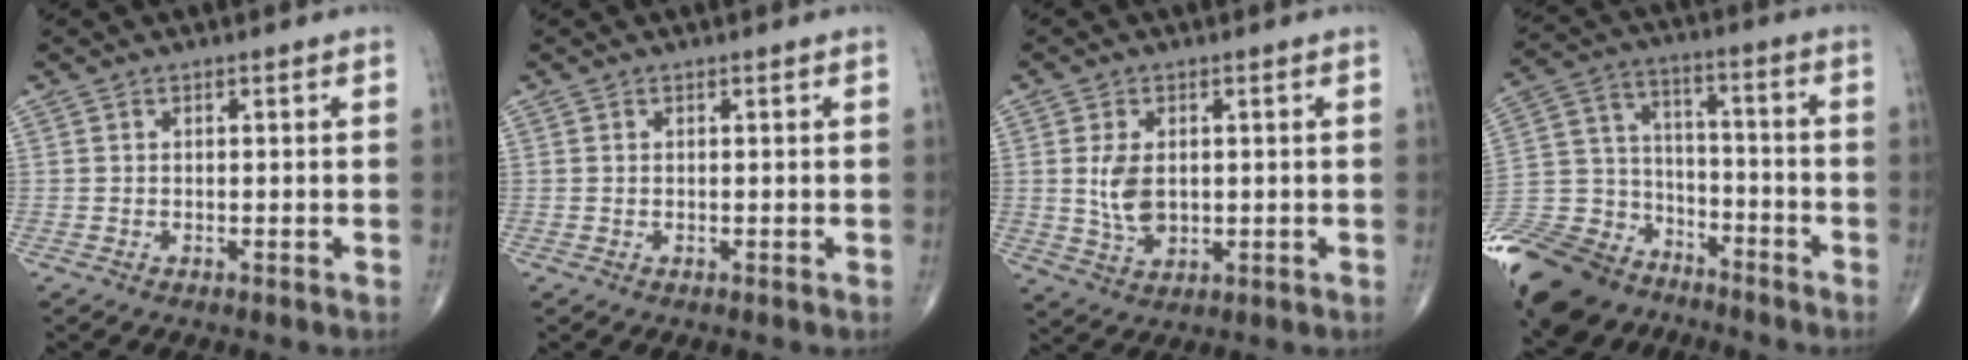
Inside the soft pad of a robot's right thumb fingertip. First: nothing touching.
{"total": 0.0}
{"total": 6.3, "force": [0.6, 4.0, 4.8], "torque": [-0.081, -0.009, 0.020]}
{"total": 24.1, "force": [-17.4, 14.1, 8.9], "torque": [-0.215, 0.065, -0.303]}